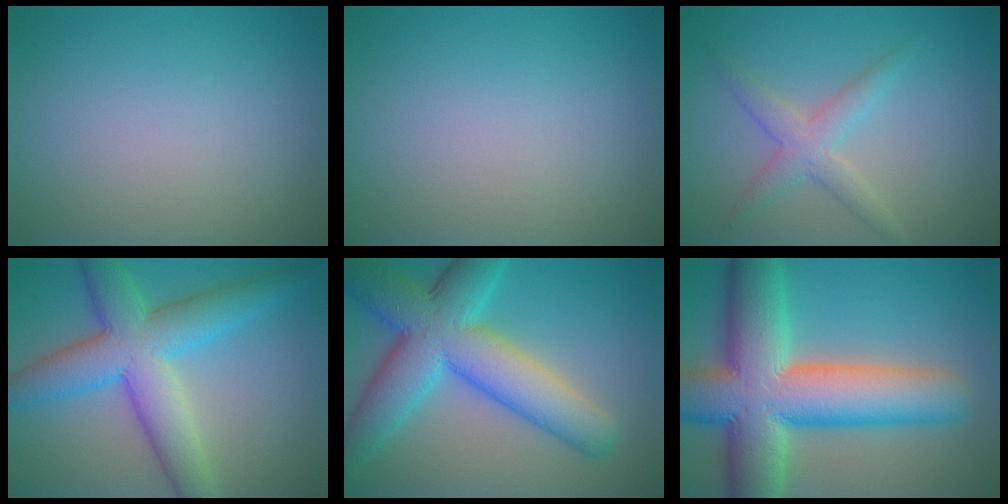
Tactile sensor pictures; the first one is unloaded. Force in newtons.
{"total": 0.0}
{"total": 2.8, "press": 2.8, "slide": 0.1}
{"total": 8.2, "press": 8.2, "slide": 0.1}
{"total": 10.2, "press": 10.2, "slide": 0.2}
{"total": 14.0, "press": 14.0, "slide": 0.8}